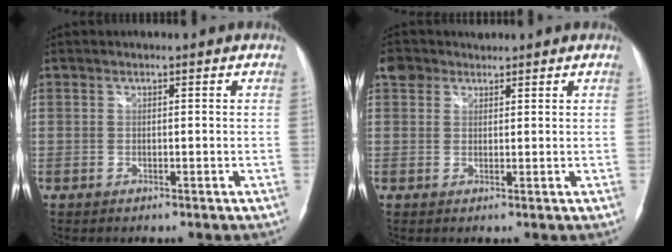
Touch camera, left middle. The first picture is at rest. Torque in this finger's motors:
{"motor_torque": [0.01, 0.01, -0.02, 0.00]}